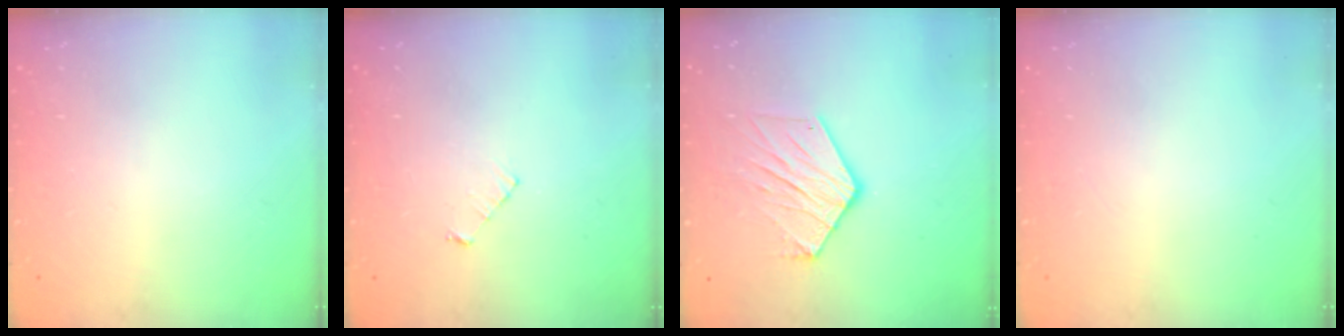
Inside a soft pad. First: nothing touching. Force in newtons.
{"total": 3.4, "press": 3.3, "slide": 0.3}
{"total": 11.7, "press": 11.6, "slide": 1.0}
{"total": 0.0}